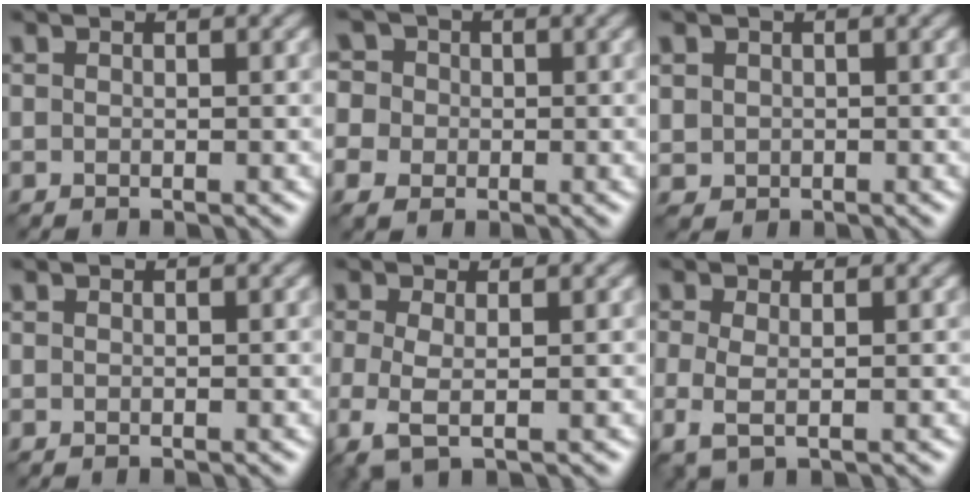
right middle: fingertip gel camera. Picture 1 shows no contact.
{"total": 5.6, "force": [-0.2, 5.1, 2.4], "torque": [-0.049, 0.027, -0.038]}
{"total": 1.5, "force": [0.1, 1.4, 0.3], "torque": [-0.004, -0.005, 0.006]}
{"total": 0.0}
{"total": 3.2, "force": [-0.8, 0.9, 2.9], "torque": [-0.071, -0.010, -0.018]}
{"total": 2.6, "force": [-0.4, 0.9, 2.4], "torque": [-0.059, -0.010, -0.010]}